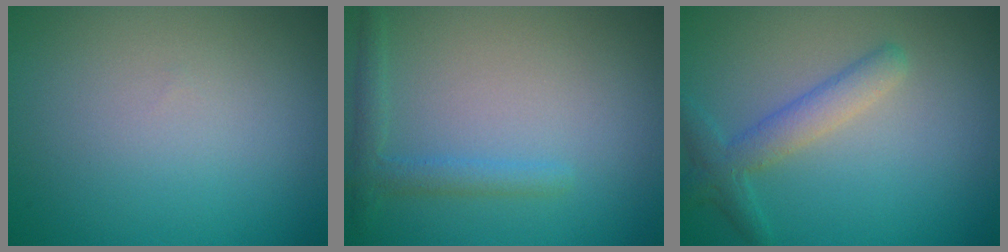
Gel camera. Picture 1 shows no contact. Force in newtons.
{"total": 1.9, "press": 1.8, "slide": 0.2}
{"total": 2.8, "press": 2.8, "slide": 0.1}